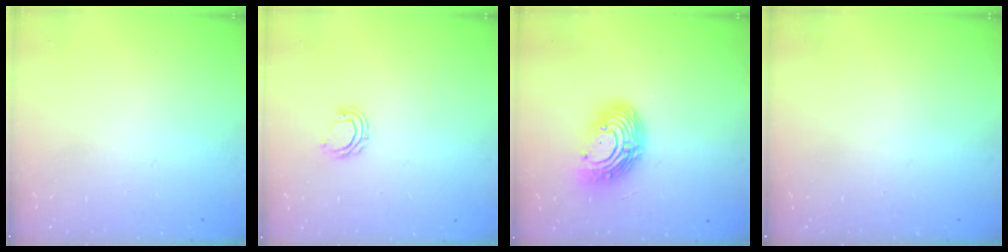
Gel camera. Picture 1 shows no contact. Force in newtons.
{"total": 5.2, "press": 5.0, "slide": 1.2}
{"total": 14.5, "press": 14.4, "slide": 1.3}
{"total": 0.0}